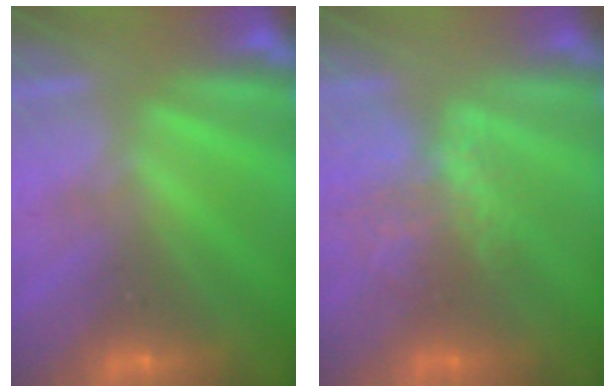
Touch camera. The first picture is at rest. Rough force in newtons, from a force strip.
{"total": 3.6}